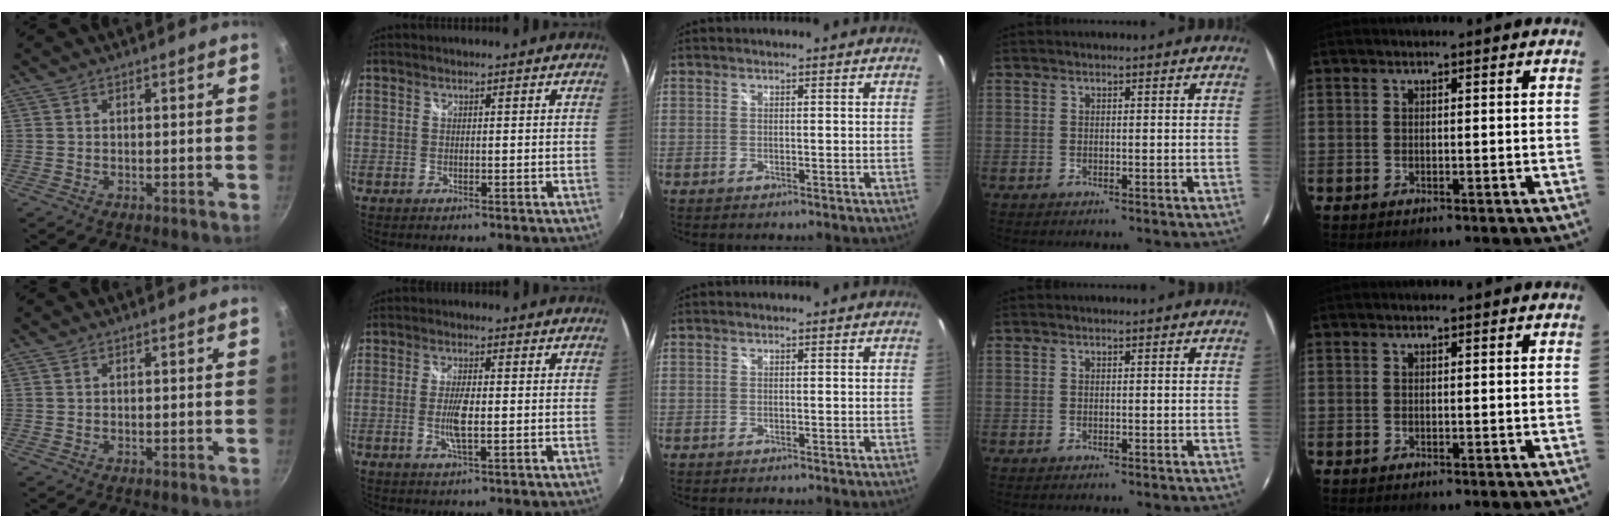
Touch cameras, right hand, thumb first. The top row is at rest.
{"thumb": {"total": 0.5, "force": [0.3, 0.4, 0.2], "torque": [-0.004, 0.001, 0.004]}, "index": {"total": 4.4, "force": [-0.5, 0.9, 4.2], "torque": [-0.084, -0.001, -0.009]}}